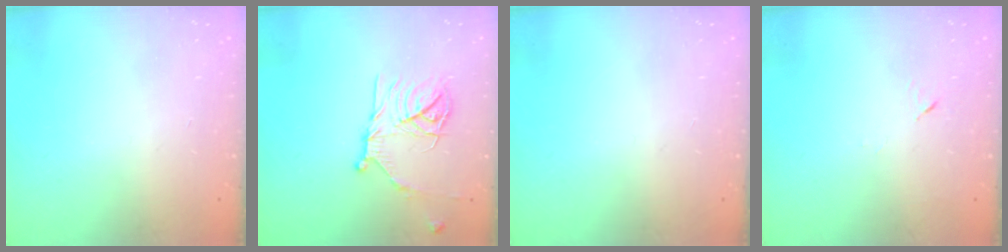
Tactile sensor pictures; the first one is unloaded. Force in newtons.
{"total": 15.9, "press": 15.9, "slide": 1.5}
{"total": 0.0}
{"total": 4.2, "press": 4.1, "slide": 0.7}